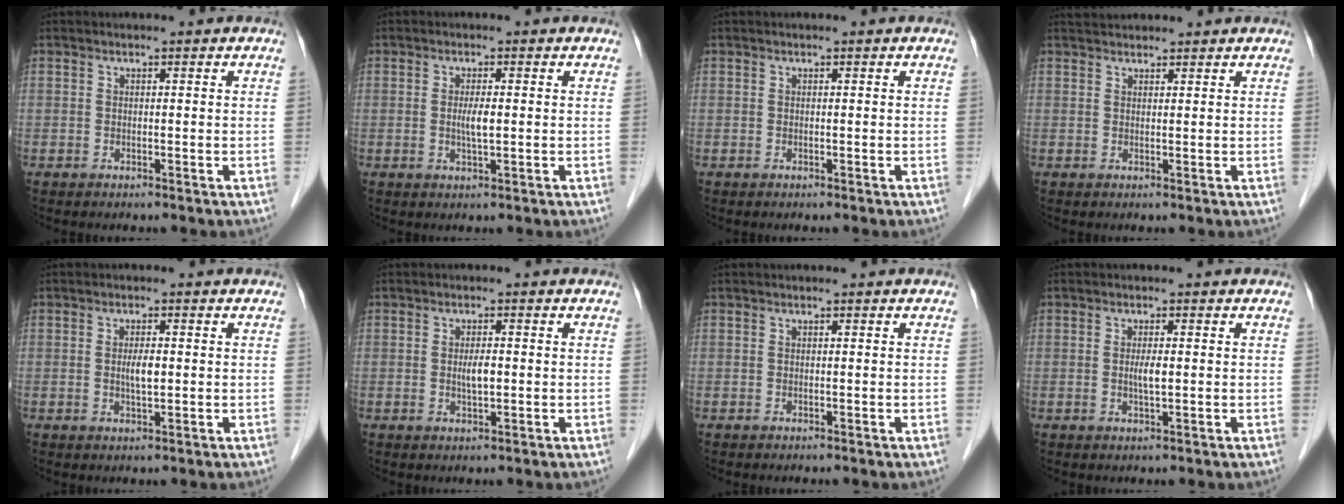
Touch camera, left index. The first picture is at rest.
{"total": 2.4, "force": [0.0, 0.3, 2.4], "torque": [-0.048, -0.002, 0.001]}
{"total": 0.0}
{"total": 2.6, "force": [2.5, 0.4, 0.4], "torque": [-0.006, 0.028, 0.046]}
{"total": 2.5, "force": [0.0, 0.6, 2.4], "torque": [-0.046, 0.001, 0.003]}
{"total": 2.4, "force": [-0.1, 0.7, 2.3], "torque": [-0.043, 0.001, 0.000]}
{"total": 0.0}
{"total": 2.0, "force": [0.0, 0.3, 2.0], "torque": [-0.040, -0.001, 0.001]}